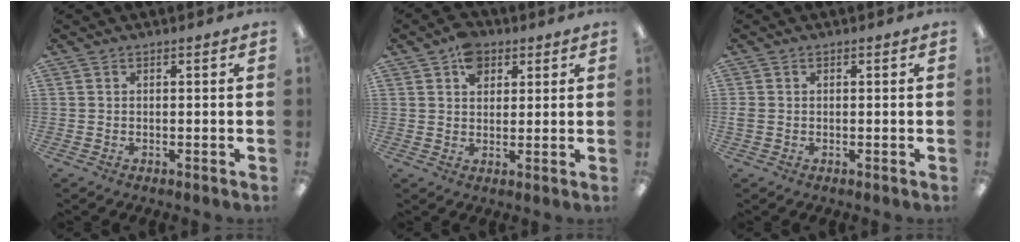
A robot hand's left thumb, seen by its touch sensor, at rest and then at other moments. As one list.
[{"total": 6.3, "force": [3.3, 4.5, 2.9], "torque": [-0.039, -0.001, 0.058]}, {"total": 1.1, "force": [-0.2, 0.8, 0.7], "torque": [-0.012, 0.003, -0.005]}]